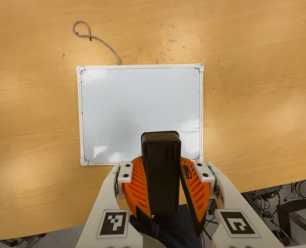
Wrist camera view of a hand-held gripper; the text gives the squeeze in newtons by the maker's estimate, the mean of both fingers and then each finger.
{"total": 9.7, "left": 9.7, "right": 9.8}